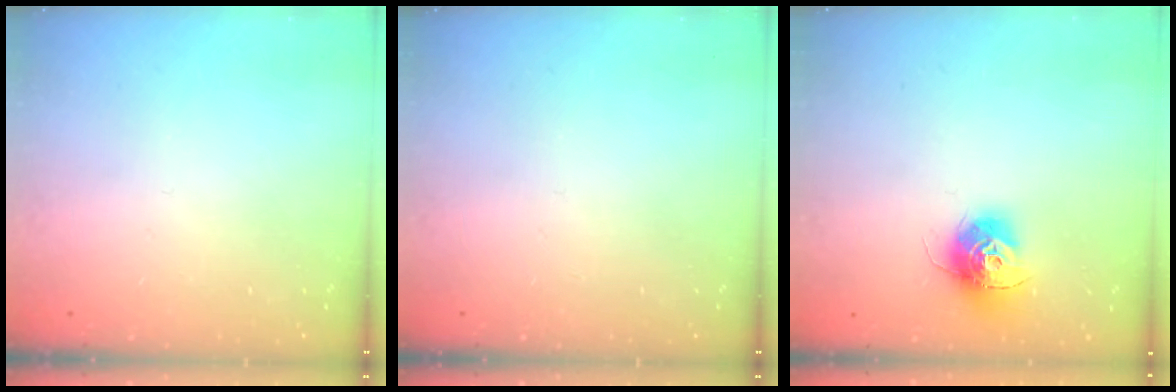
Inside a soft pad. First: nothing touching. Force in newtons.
{"total": 0.0}
{"total": 12.1, "press": 12.1, "slide": 0.8}